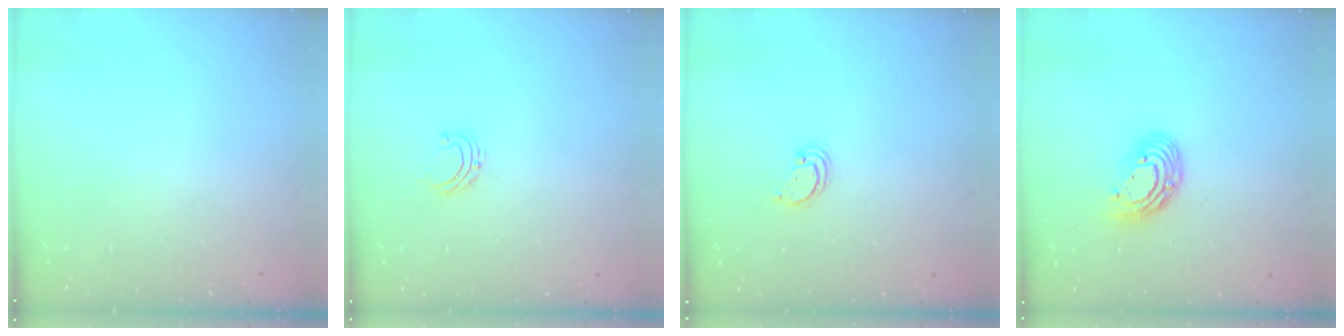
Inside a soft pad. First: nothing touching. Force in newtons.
{"total": 4.6, "press": 4.6, "slide": 0.4}
{"total": 2.2, "press": 2.2, "slide": 0.2}
{"total": 9.8, "press": 9.8, "slide": 0.9}